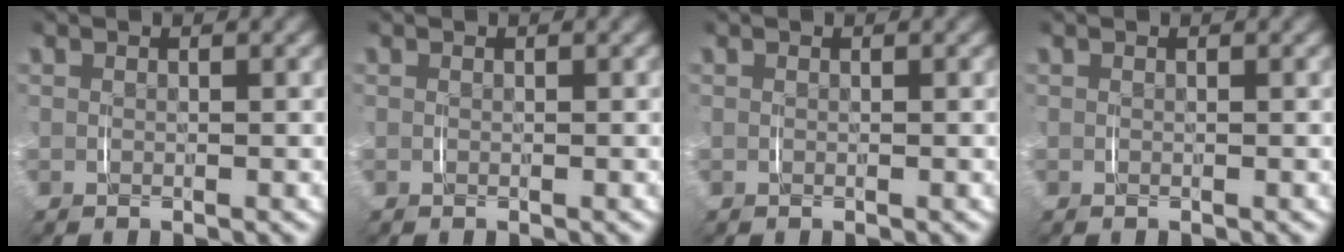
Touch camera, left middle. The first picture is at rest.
{"total": 0.0}
{"total": 0.0}
{"total": 0.0}